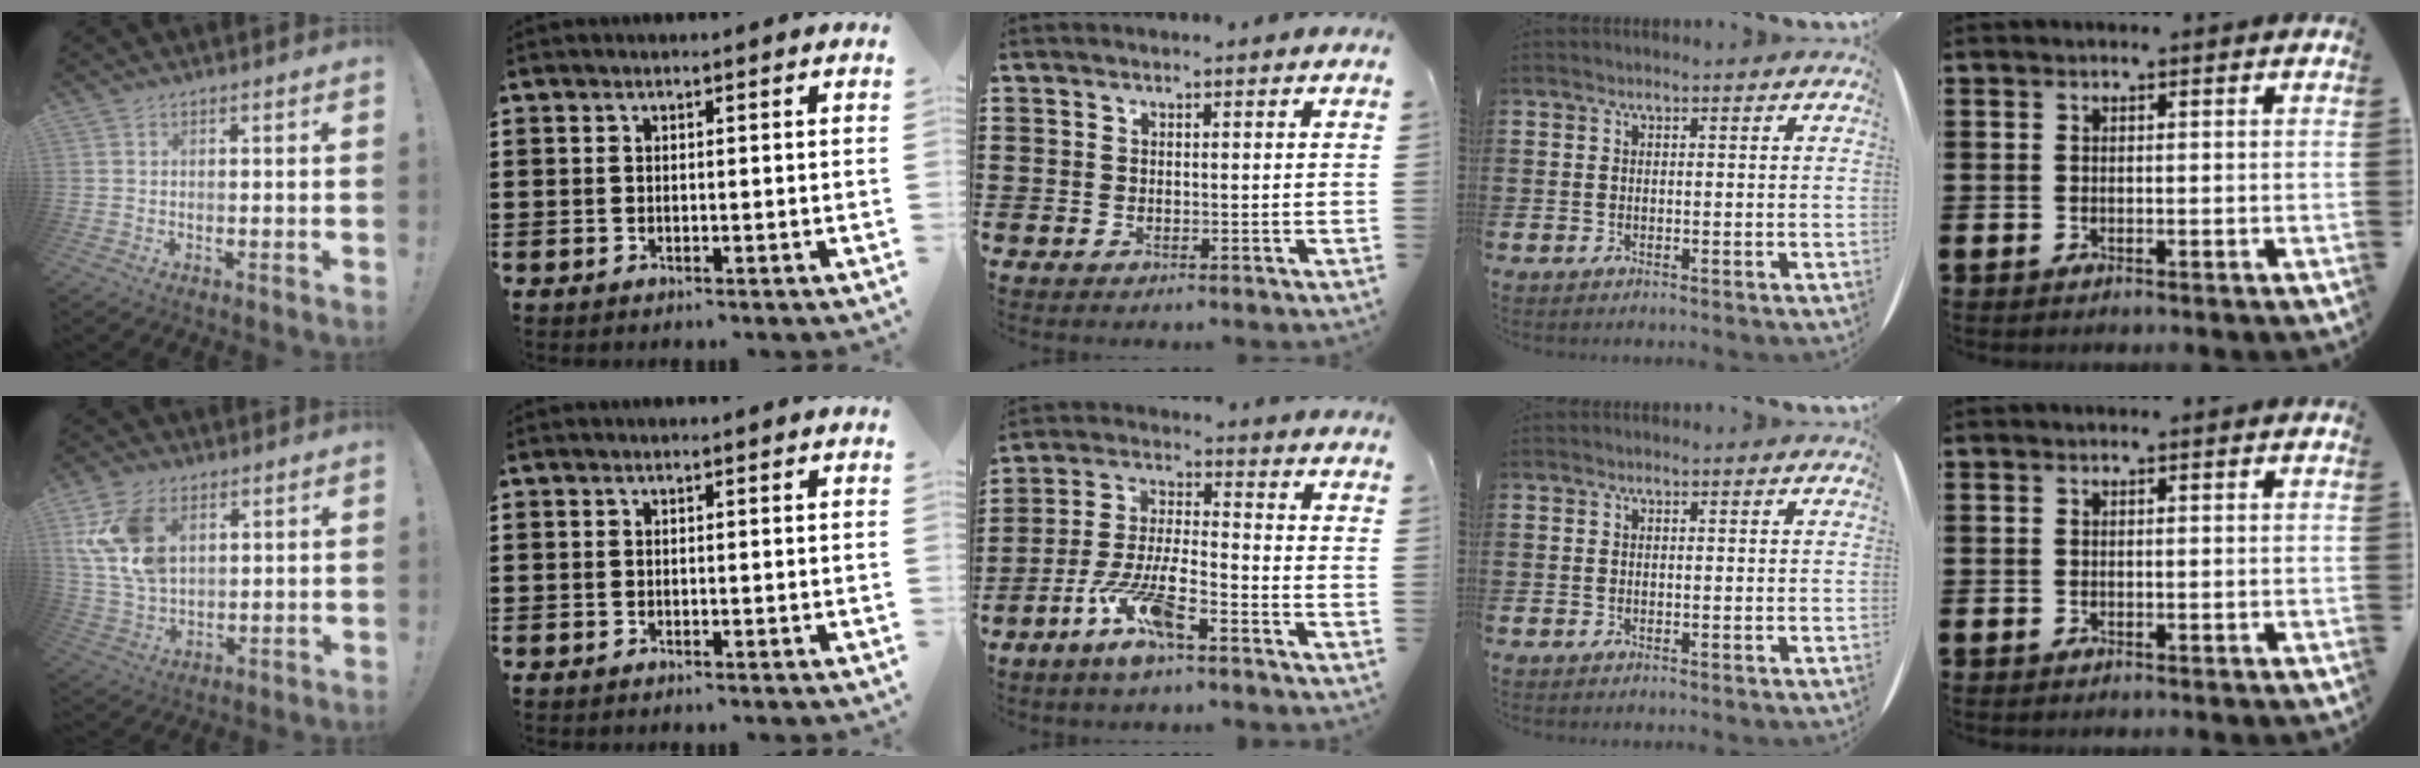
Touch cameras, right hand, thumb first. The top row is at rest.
{"thumb": {"total": 14.4, "force": [5.5, 9.4, 9.4], "torque": [-0.191, -0.011, 0.106]}, "middle": {"total": 9.3, "force": [-5.8, 2.1, 6.9], "torque": [-0.154, -0.005, -0.110]}}